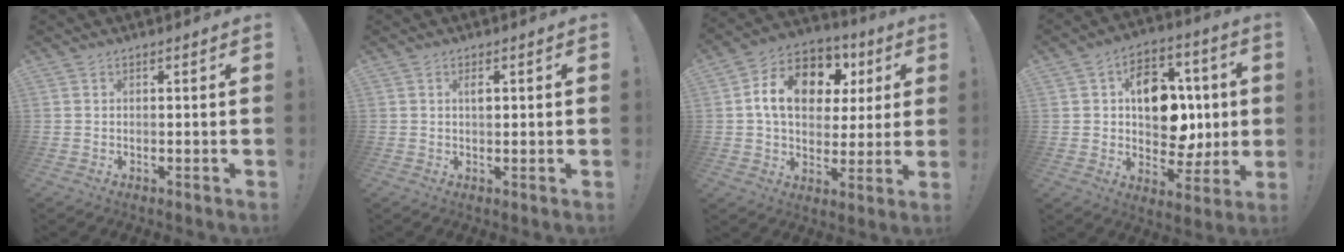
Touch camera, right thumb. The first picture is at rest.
{"total": 1.8, "force": [0.4, 0.7, 1.7], "torque": [-0.027, 0.002, 0.003]}
{"total": 16.1, "force": [5.0, 11.3, 10.4], "torque": [-0.167, -0.008, 0.095]}
{"total": 16.2, "force": [2.1, 12.1, 10.5], "torque": [-0.138, 0.003, 0.050]}